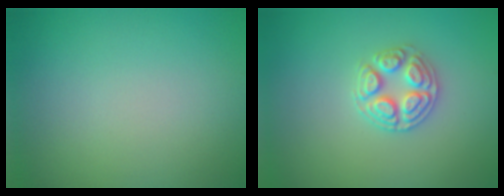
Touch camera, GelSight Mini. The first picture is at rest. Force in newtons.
{"total": 2.8, "press": 2.7, "slide": 0.9}